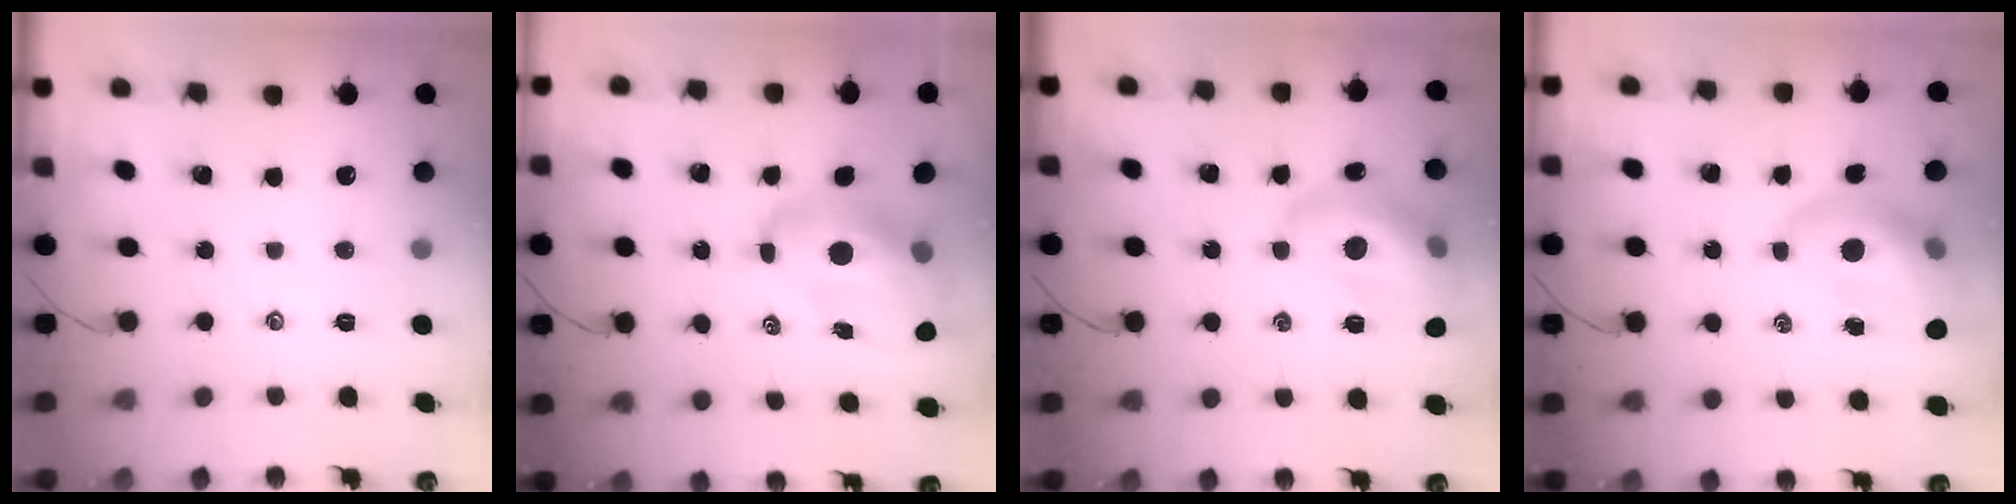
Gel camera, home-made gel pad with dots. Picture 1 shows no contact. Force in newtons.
{"total": 13.0, "press": 12.4, "slide": 3.8}
{"total": 16.4, "press": 16.3, "slide": 1.8}
{"total": 13.4, "press": 12.9, "slide": 3.8}